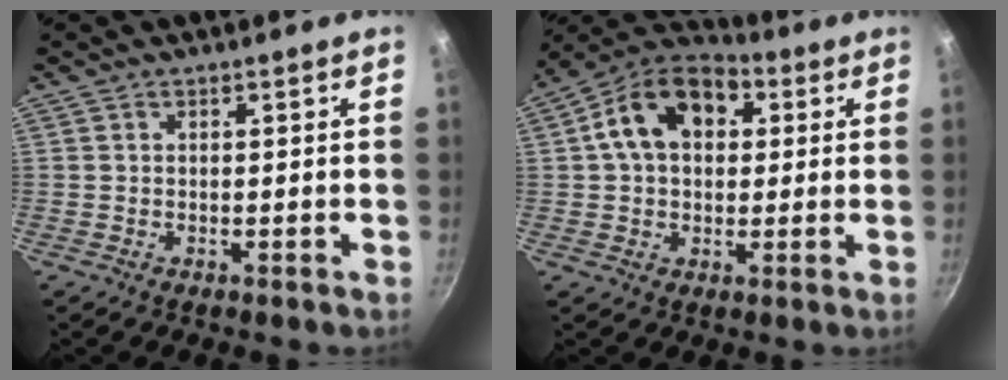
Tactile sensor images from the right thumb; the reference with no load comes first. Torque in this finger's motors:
{"motor_torque": [0.61, 2.78, 1.02, 0.11, 0.29]}